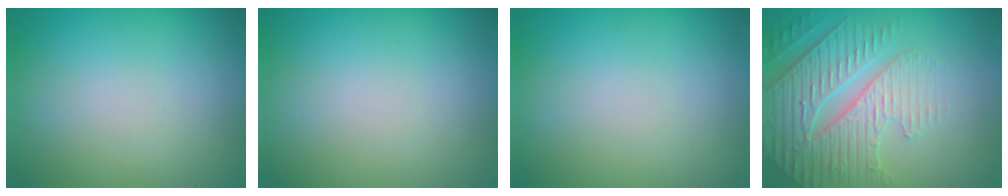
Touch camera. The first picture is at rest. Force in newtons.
{"total": 0.0}
{"total": 0.0}
{"total": 5.5, "press": 4.8, "slide": 2.7}